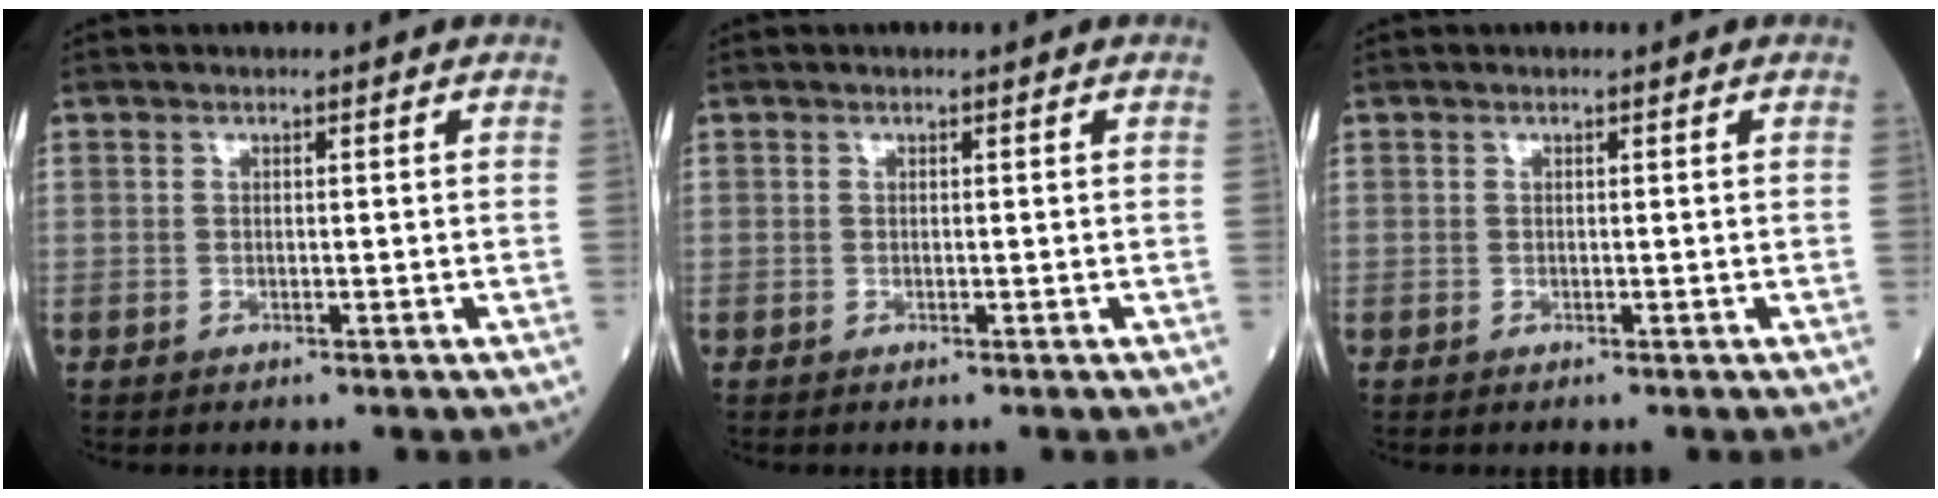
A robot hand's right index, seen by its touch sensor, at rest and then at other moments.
{"total": 0.0}
{"total": 0.0}